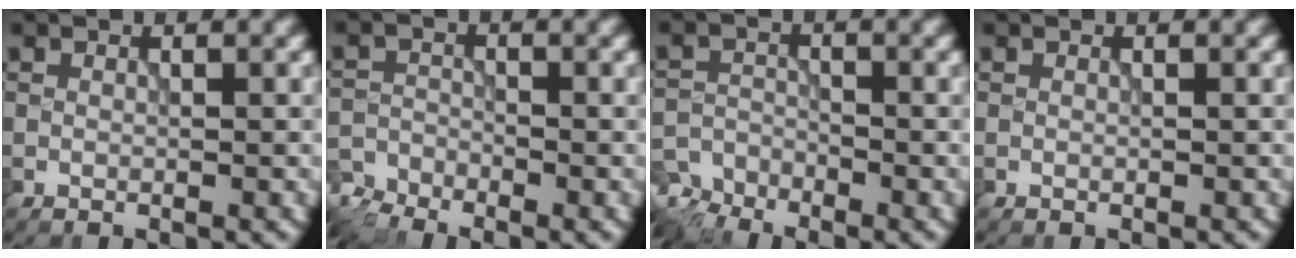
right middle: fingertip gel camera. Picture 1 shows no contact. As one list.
[{"total": 4.5, "force": [-4.2, 1.3, 1.1], "torque": [-0.026, -0.014, -0.080]}, {"total": 5.0, "force": [-4.7, 1.6, 1.0], "torque": [-0.028, -0.014, -0.086]}, {"total": 0.0}]